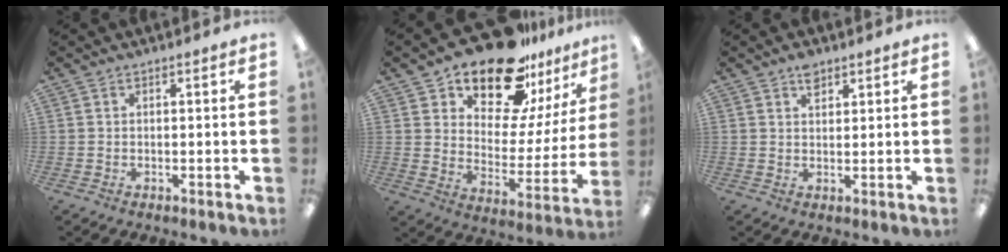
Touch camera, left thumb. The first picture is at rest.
{"total": 19.4, "force": [16.0, 8.1, 7.2], "torque": [-0.122, -0.125, 0.282]}
{"total": 3.4, "force": [2.3, 1.8, 1.7], "torque": [-0.022, -0.005, 0.040]}